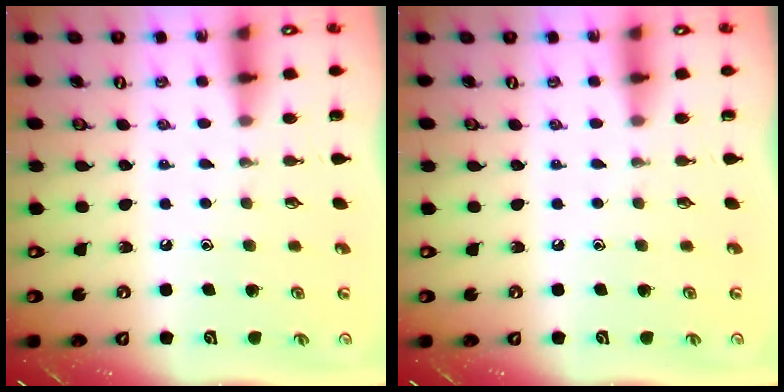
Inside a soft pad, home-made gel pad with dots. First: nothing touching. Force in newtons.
{"total": 0.0}